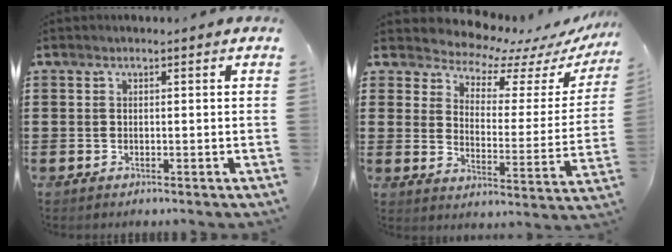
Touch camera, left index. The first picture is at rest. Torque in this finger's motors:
{"motor_torque": [2.14, 0.00, -0.72, -0.21]}